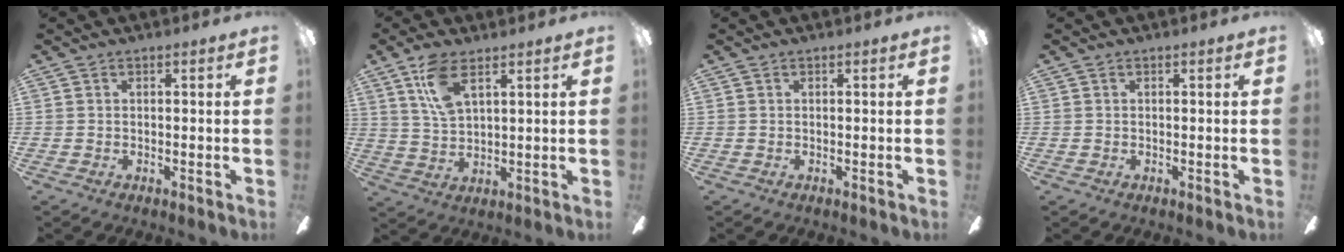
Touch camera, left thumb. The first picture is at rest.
{"total": 9.3, "force": [5.2, 4.0, 6.6], "torque": [-0.138, 0.000, 0.098]}
{"total": 0.0}
{"total": 0.0}